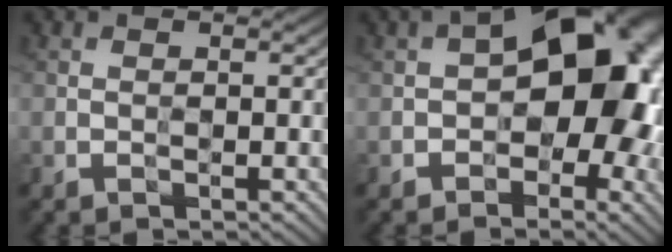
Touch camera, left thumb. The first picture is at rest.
{"total": 14.9, "force": [0.0, 9.5, 11.5], "torque": [-0.119, 0.011, -0.013]}